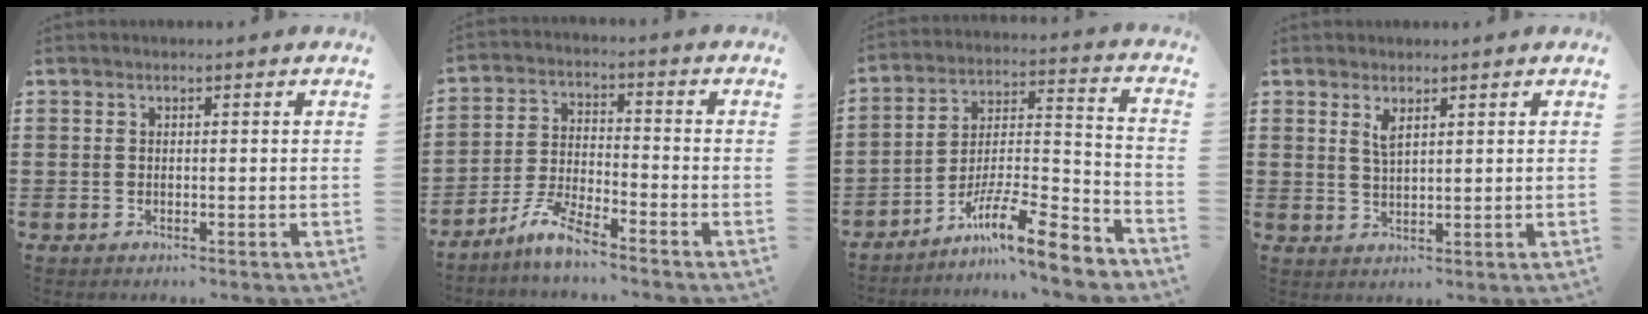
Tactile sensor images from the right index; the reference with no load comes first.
{"total": 6.1, "force": [-5.2, 0.4, 3.1], "torque": [-0.080, -0.008, -0.104]}
{"total": 12.2, "force": [-9.6, 1.4, 7.4], "torque": [-0.116, 0.018, -0.179]}
{"total": 2.3, "force": [1.4, 0.5, 1.7], "torque": [-0.037, 0.000, 0.026]}